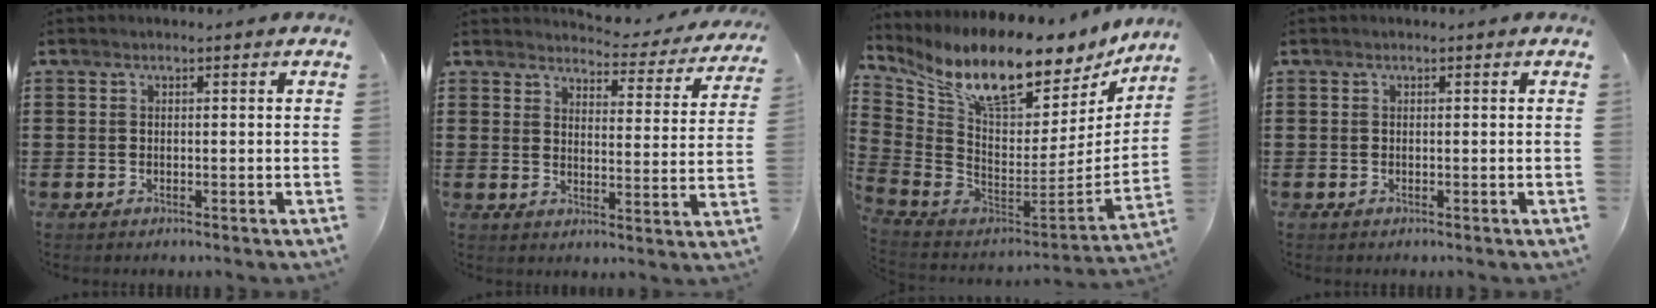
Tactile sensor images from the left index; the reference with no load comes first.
{"total": 3.6, "force": [3.5, 0.5, 0.8], "torque": [-0.029, -0.027, 0.055]}
{"total": 13.1, "force": [10.0, 3.2, 7.9], "torque": [-0.159, -0.084, 0.168]}
{"total": 0.0}